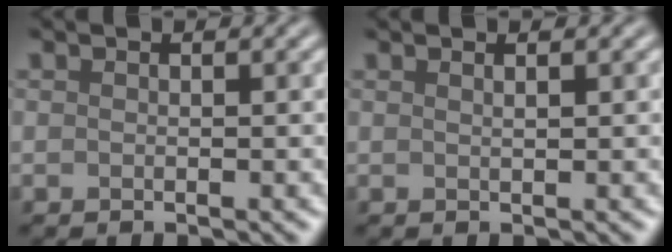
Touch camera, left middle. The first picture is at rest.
{"total": 0.8, "force": [0.5, 0.3, 0.6], "torque": [-0.006, 0.003, 0.004]}